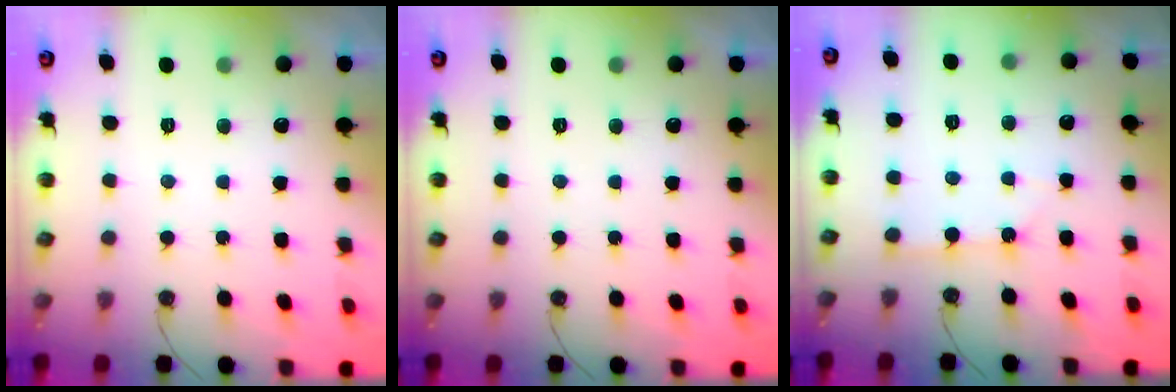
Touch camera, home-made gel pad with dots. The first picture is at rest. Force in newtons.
{"total": 0.0}
{"total": 1.9, "press": 1.8, "slide": 0.3}